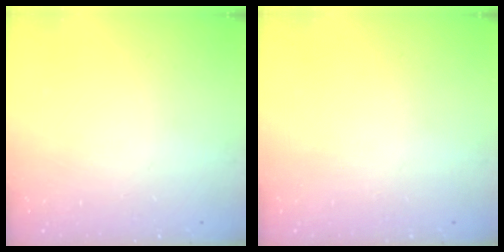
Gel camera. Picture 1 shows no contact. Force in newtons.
{"total": 0.0}